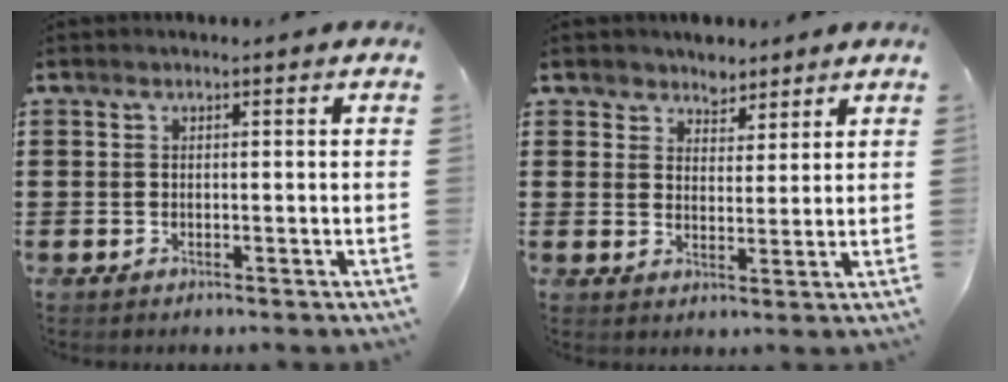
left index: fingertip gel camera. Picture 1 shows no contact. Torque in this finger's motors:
{"motor_torque": [0.52, -0.38, 0.01, 0.02]}